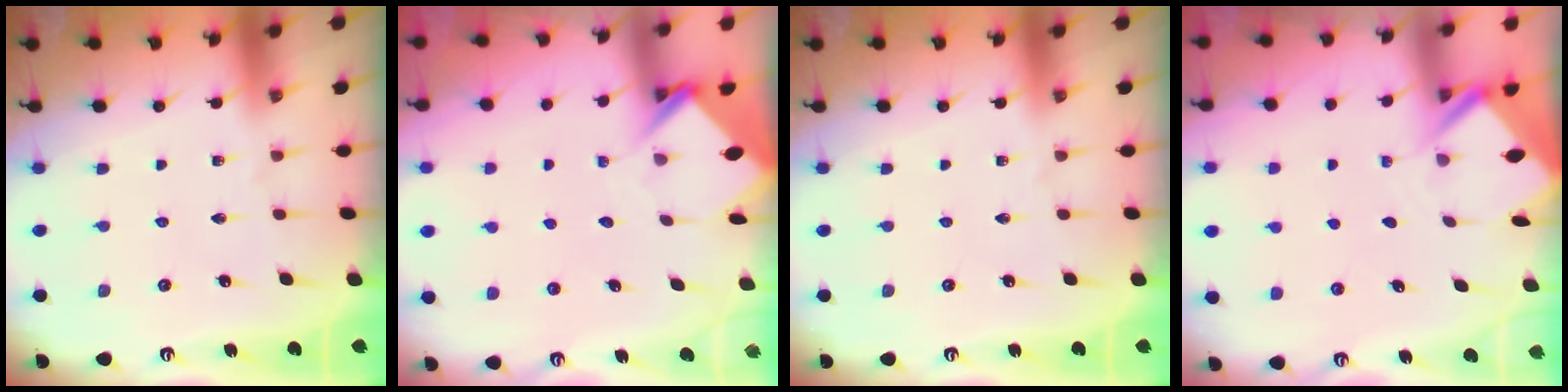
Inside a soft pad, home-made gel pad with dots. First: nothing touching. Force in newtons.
{"total": 3.8, "press": 3.8, "slide": 0.2}
{"total": 0.0}
{"total": 2.4, "press": 2.4, "slide": 0.1}